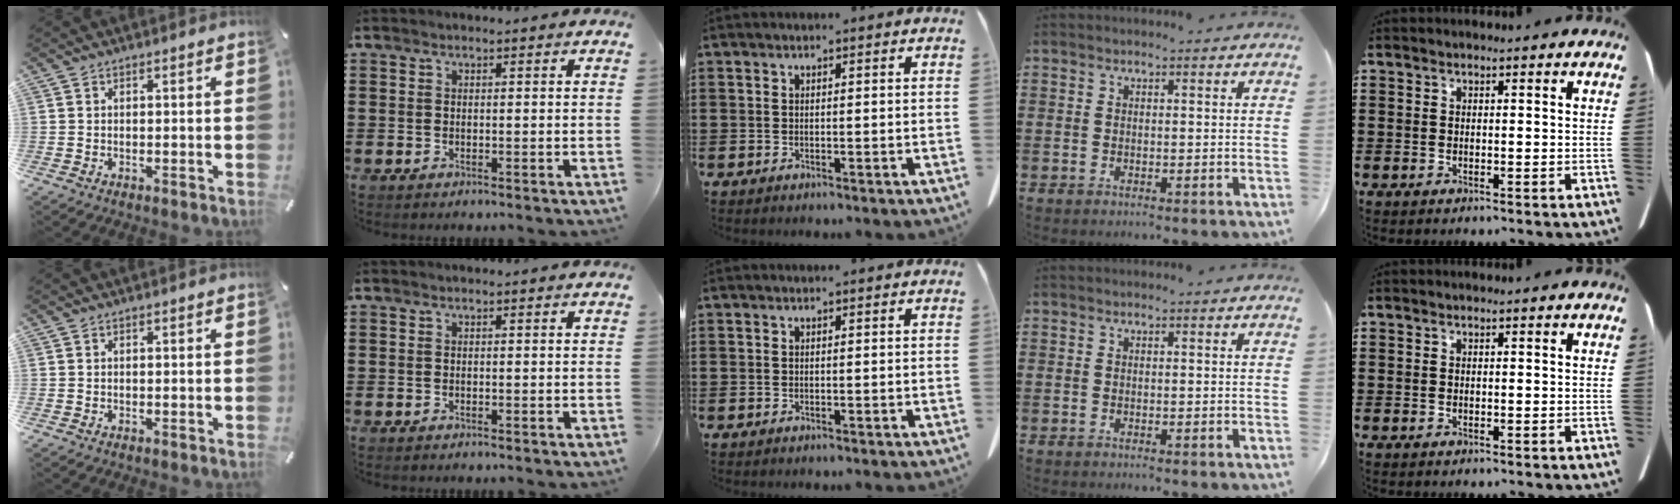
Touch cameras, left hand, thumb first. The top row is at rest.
{}